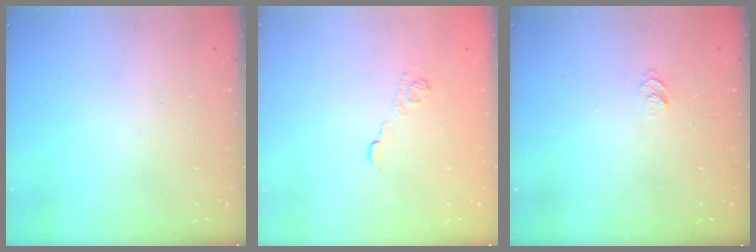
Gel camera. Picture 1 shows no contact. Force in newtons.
{"total": 5.2, "press": 4.9, "slide": 1.5}
{"total": 5.8, "press": 5.7, "slide": 0.8}